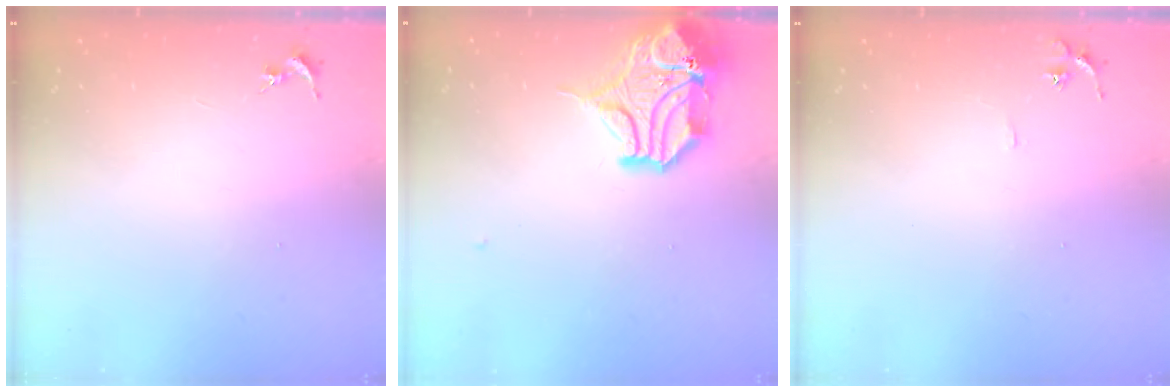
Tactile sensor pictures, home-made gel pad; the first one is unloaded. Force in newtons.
{"total": 13.3, "press": 13.2, "slide": 1.9}
{"total": 5.2, "press": 5.2, "slide": 0.5}